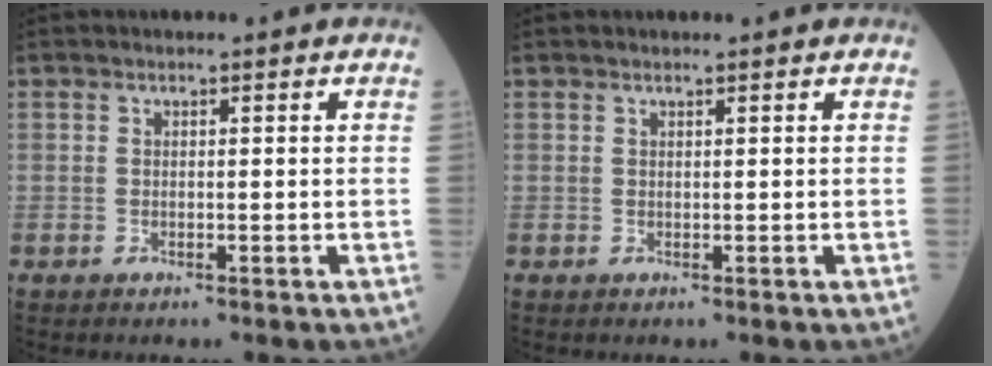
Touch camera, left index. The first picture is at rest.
{"total": 1.0, "force": [0.9, 0.0, 0.3], "torque": [-0.005, 0.009, 0.015]}